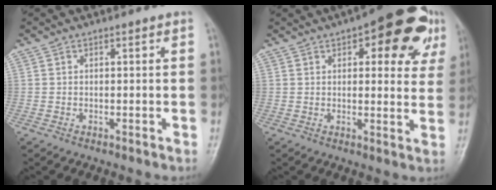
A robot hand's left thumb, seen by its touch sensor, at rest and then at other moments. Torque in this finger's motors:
{"motor_torque": [0.54, 0.50, 0.56, -0.03, 0.11]}